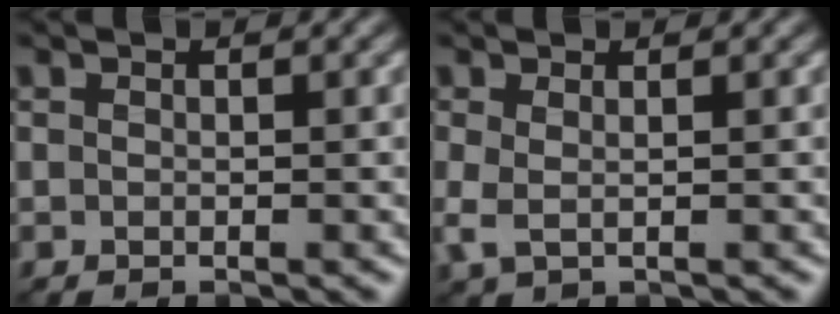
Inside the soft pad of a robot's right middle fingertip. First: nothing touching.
{"total": 1.7, "force": [0.1, 0.8, 1.5], "torque": [-0.039, -0.001, 0.001]}